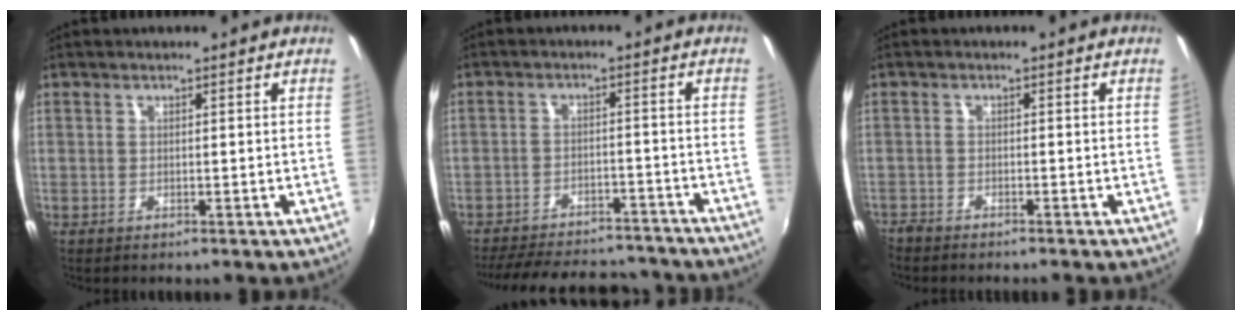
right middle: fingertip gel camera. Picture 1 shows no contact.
{"total": 22.0, "force": [-19.1, 7.1, 8.2], "torque": [-0.176, 0.013, -0.244]}
{"total": 3.0, "force": [-2.9, 0.5, 0.6], "torque": [-0.027, -0.016, -0.059]}